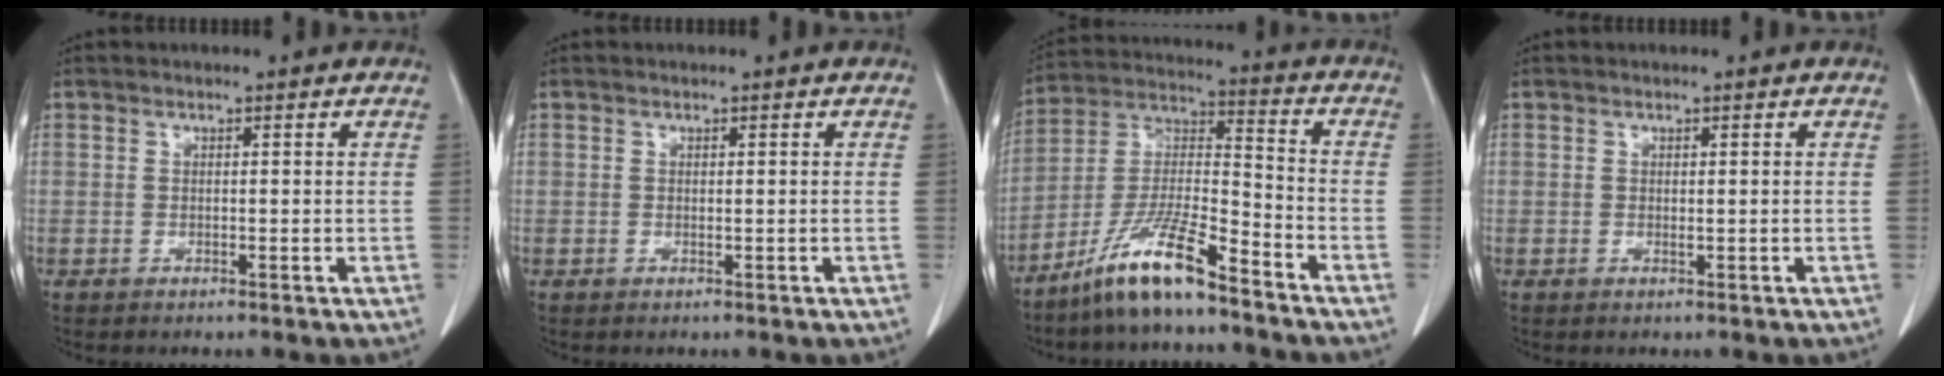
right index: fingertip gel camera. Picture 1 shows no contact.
{"total": 0.0}
{"total": 12.5, "force": [-9.1, 1.0, 8.5], "torque": [-0.176, -0.009, -0.175]}
{"total": 0.0}